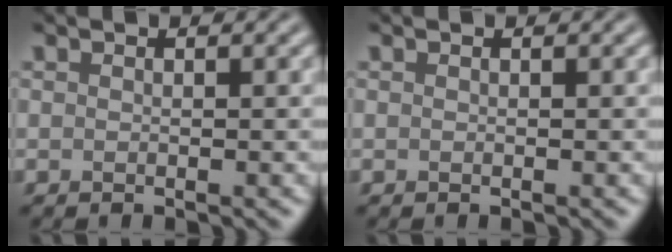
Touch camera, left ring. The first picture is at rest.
{"total": 0.0}